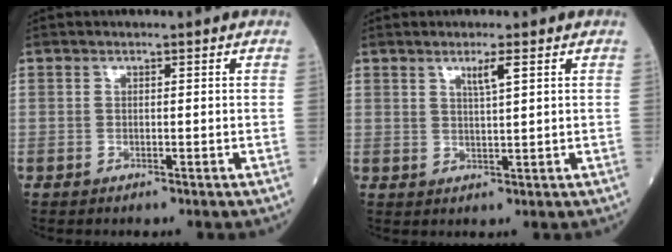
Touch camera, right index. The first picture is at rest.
{"total": 2.8, "force": [1.5, 0.0, 2.4], "torque": [-0.046, -0.003, 0.029]}